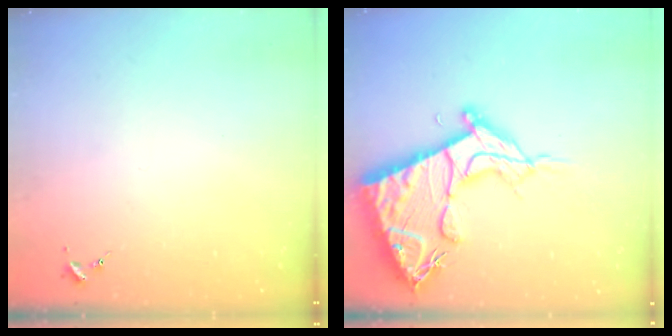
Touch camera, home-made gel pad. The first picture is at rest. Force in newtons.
{"total": 19.5, "press": 19.4, "slide": 1.8}